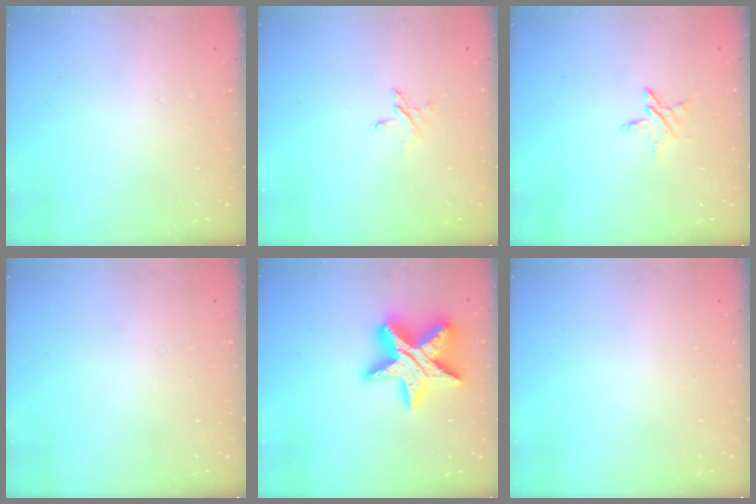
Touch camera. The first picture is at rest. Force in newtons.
{"total": 3.6, "press": 3.5, "slide": 0.3}
{"total": 3.5, "press": 3.5, "slide": 0.3}
{"total": 0.0}
{"total": 19.7, "press": 19.6, "slide": 1.8}
{"total": 0.0}